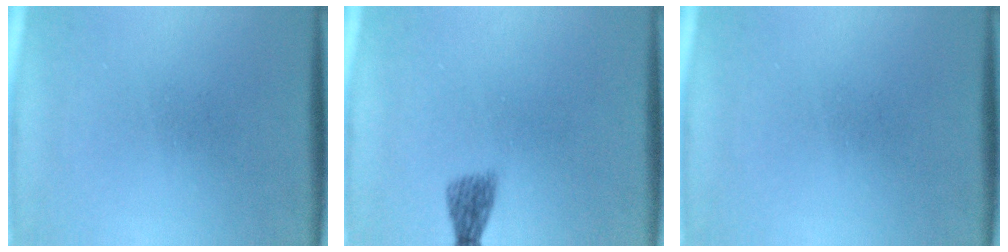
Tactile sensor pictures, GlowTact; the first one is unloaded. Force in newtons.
{"total": 2.4}
{"total": 0.0}